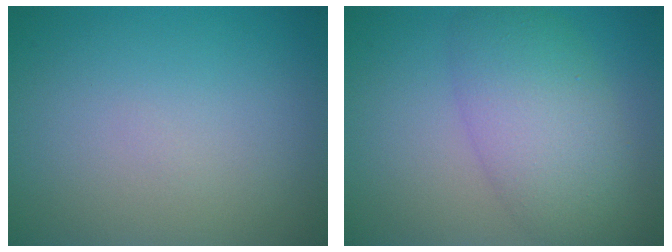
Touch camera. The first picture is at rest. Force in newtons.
{"total": 6.3, "press": 6.3, "slide": 0.4}